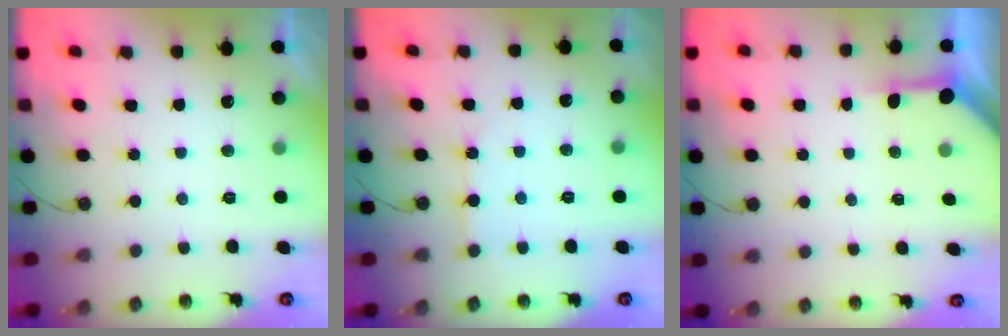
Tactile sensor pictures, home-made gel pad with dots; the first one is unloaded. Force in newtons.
{"total": 4.9, "press": 4.9, "slide": 0.7}
{"total": 3.9, "press": 3.9, "slide": 0.2}